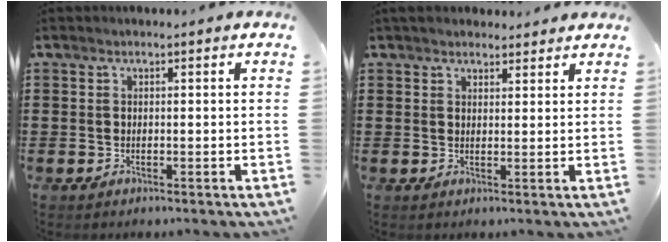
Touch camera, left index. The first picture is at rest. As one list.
[{"total": 2.5, "force": [2.3, 0.8, 0.3], "torque": [-0.012, 0.000, 0.045]}]